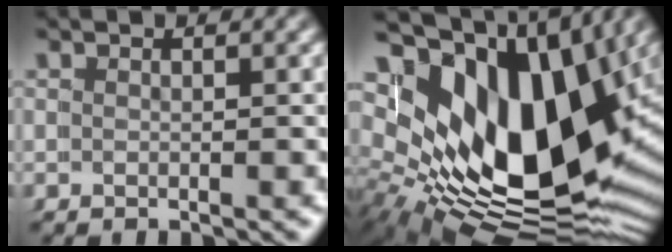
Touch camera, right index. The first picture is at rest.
{"total": 18.8, "force": [1.7, 11.7, 14.5], "torque": [-0.271, -0.045, 0.044]}